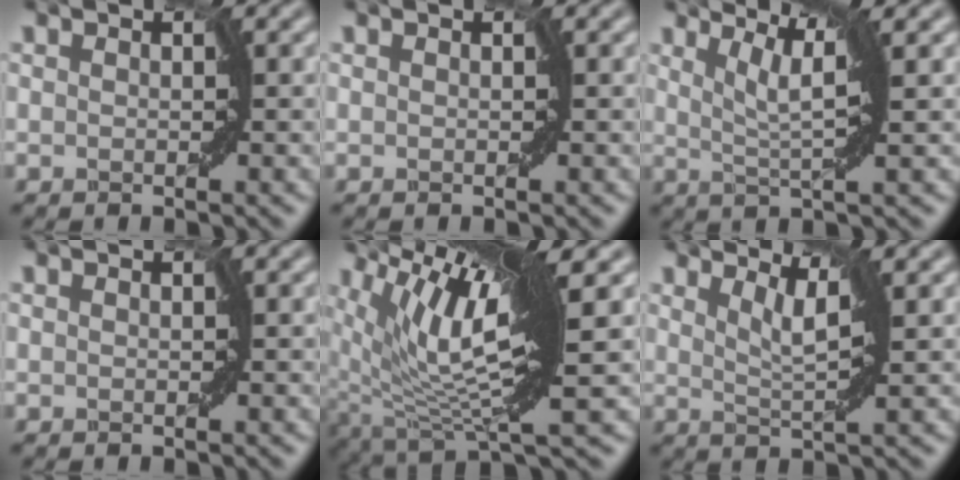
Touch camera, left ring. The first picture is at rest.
{"total": 0.0}
{"total": 4.3, "force": [1.7, 0.5, 3.9], "torque": [-0.072, -0.002, 0.034]}
{"total": 0.0}
{"total": 11.8, "force": [4.7, 3.2, 10.4], "torque": [-0.204, 0.005, 0.091]}
{"total": 3.0, "force": [1.9, 0.5, 2.2], "torque": [-0.037, -0.004, 0.037]}